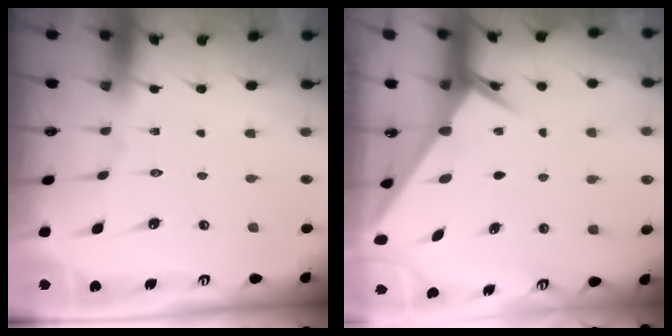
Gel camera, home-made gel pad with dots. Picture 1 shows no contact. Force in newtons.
{"total": 2.5, "press": 2.5, "slide": 0.2}